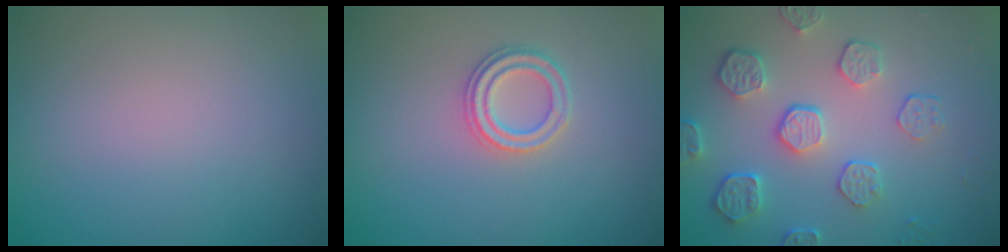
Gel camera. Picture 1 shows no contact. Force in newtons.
{"total": 2.2, "press": 2.1, "slide": 0.6}
{"total": 4.6, "press": 3.9, "slide": 2.5}